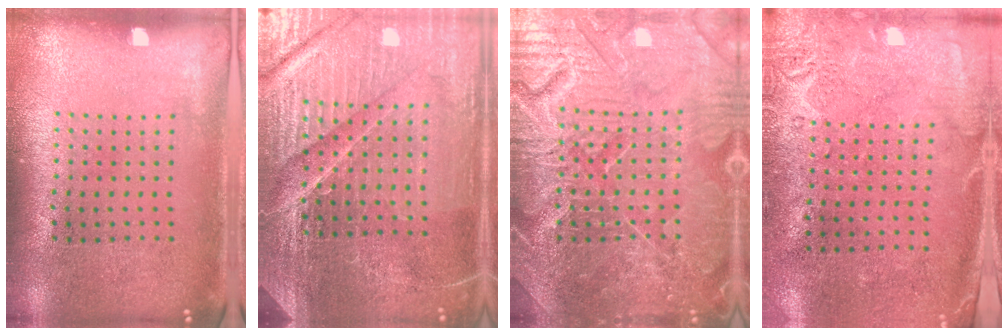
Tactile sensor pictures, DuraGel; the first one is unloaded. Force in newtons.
{"total": 5.5, "press": 5.1, "slide": 2.1}
{"total": 7.9, "press": 7.8, "slide": 0.9}
{"total": 2.7, "press": 2.2, "slide": 1.6}